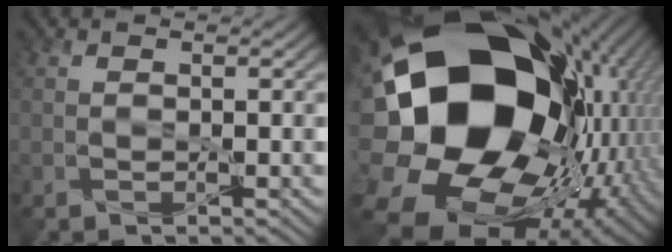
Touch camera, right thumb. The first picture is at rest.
{"total": 24.6, "force": [0.4, 18.1, 16.7], "torque": [-0.361, -0.064, 0.028]}